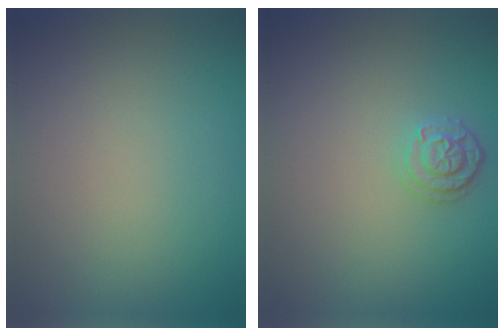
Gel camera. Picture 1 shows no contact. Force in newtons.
{"total": 2.0, "press": 1.9, "slide": 0.5}